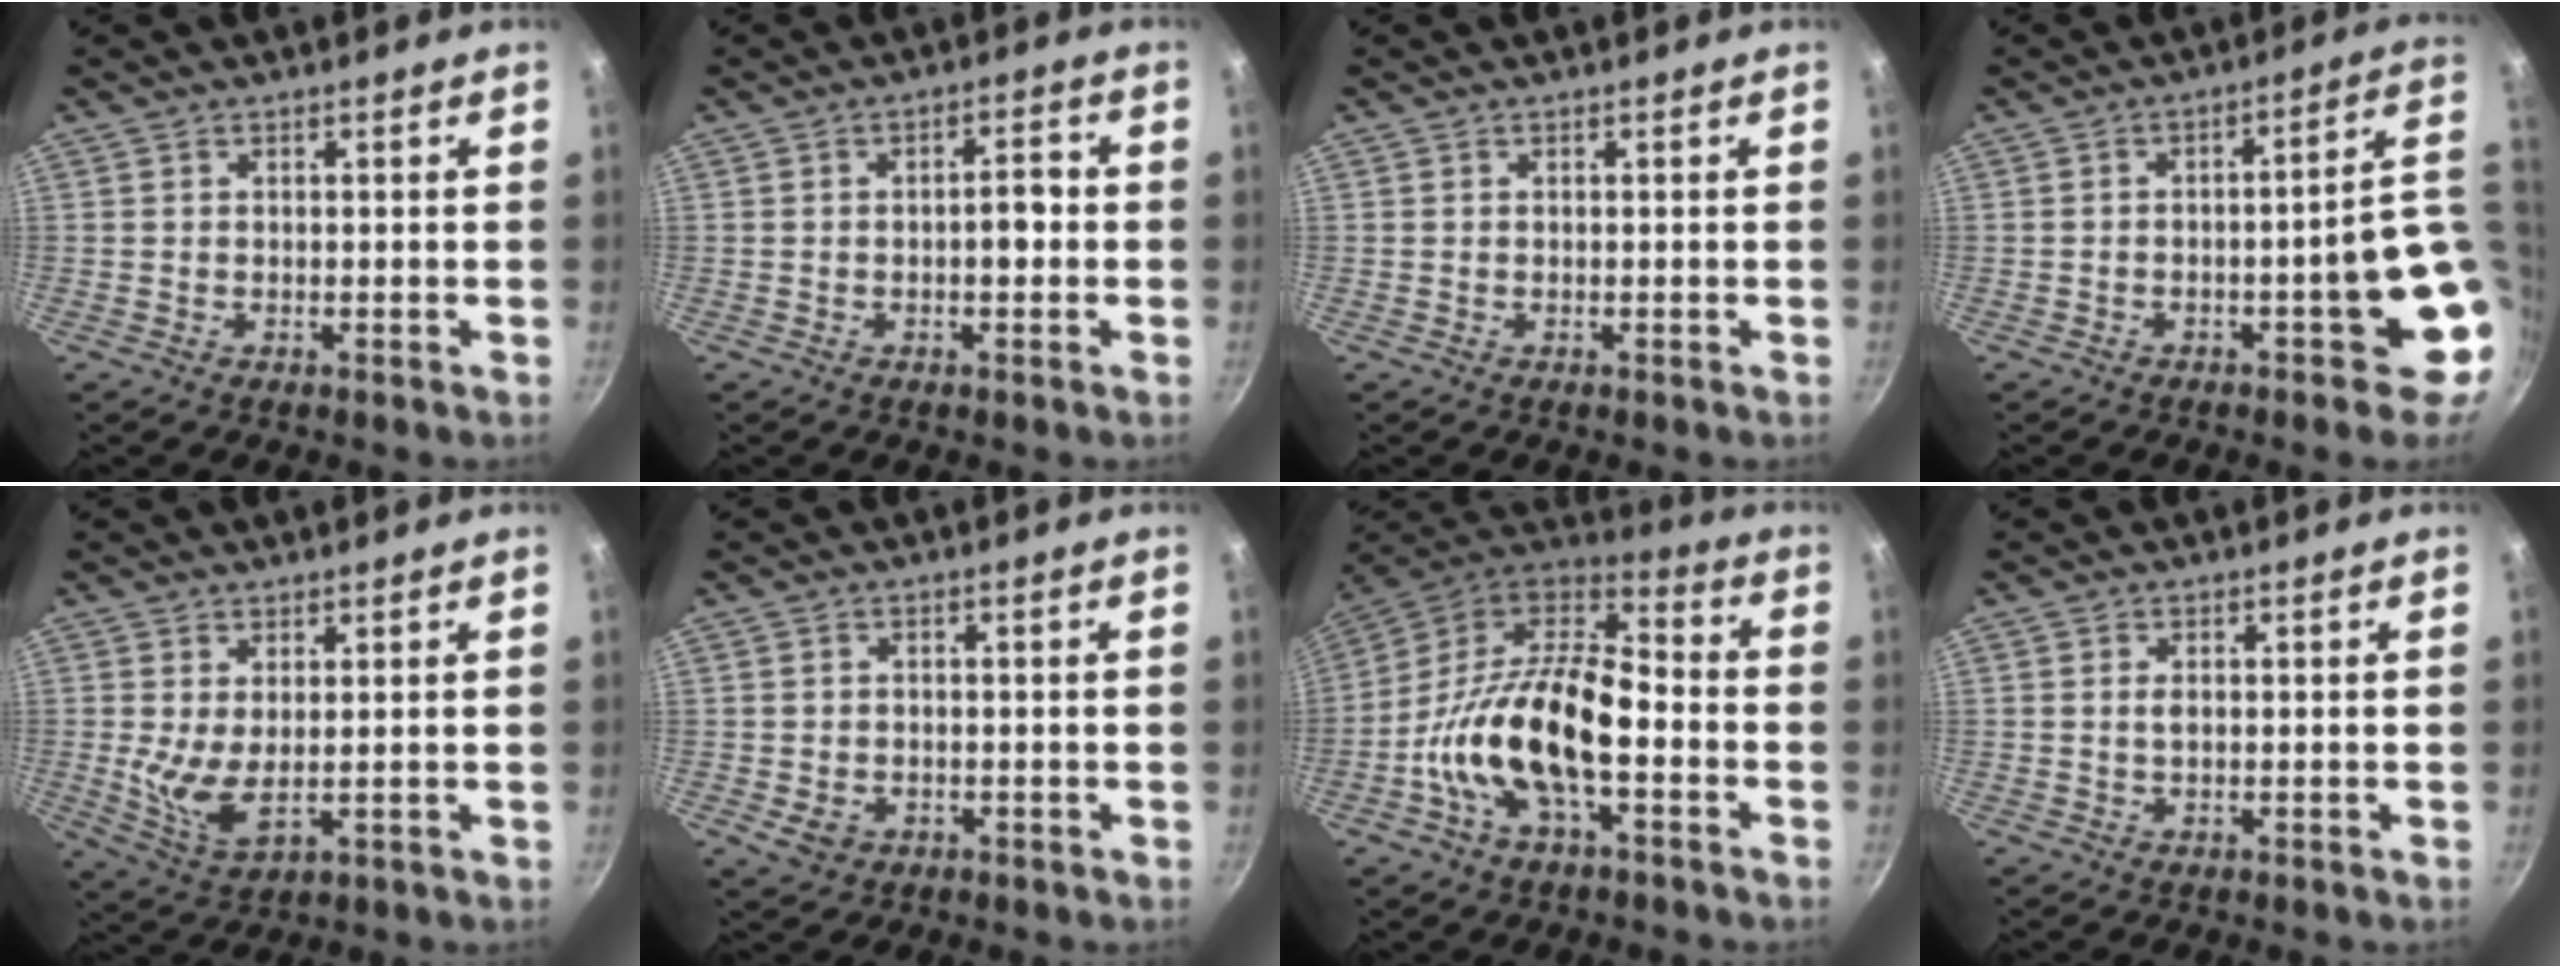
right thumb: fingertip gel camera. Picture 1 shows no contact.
{"total": 3.9, "force": [-0.6, 1.7, 3.4], "torque": [-0.044, 0.016, -0.010]}
{"total": 0.0}
{"total": 12.3, "force": [-1.6, 3.7, 11.6], "torque": [-0.114, 0.027, -0.015]}
{"total": 6.5, "force": [1.0, 3.1, 5.7], "torque": [-0.107, -0.022, 0.029]}
{"total": 3.3, "force": [-0.8, 2.6, 1.8], "torque": [-0.026, 0.001, -0.006]}
{"total": 20.8, "force": [-5.1, 10.4, 17.3], "torque": [-0.303, 0.048, -0.110]}
{"total": 1.3, "force": [0.2, 0.6, 1.1], "torque": [-0.023, 0.001, 0.002]}